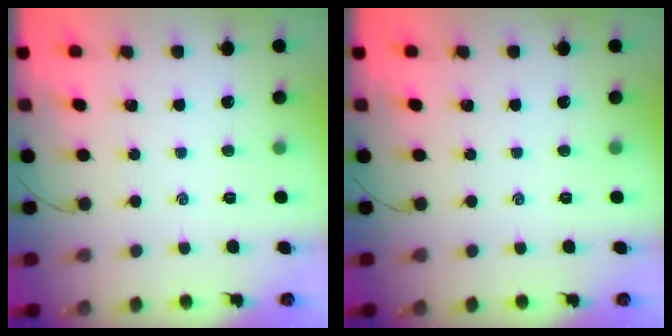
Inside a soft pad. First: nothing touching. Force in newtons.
{"total": 0.0}